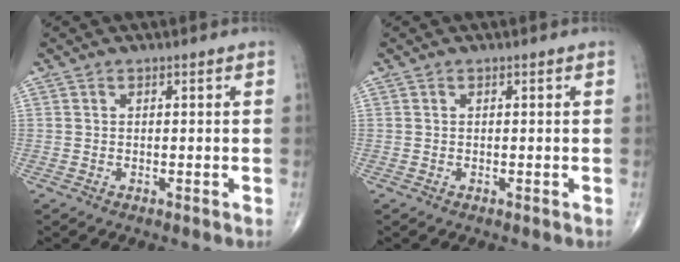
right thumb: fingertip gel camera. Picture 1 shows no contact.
{"total": 0.0}